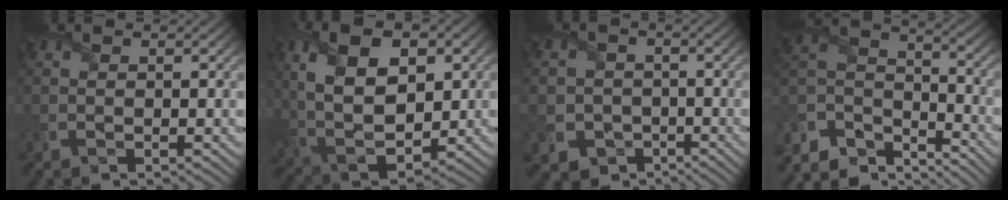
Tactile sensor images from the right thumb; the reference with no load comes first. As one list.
[{"total": 13.6, "force": [3.1, 7.9, 10.6], "torque": [-0.215, 0.004, 0.057]}, {"total": 6.5, "force": [-1.7, 6.2, 1.1], "torque": [-0.049, -0.005, -0.059]}, {"total": 9.8, "force": [-7.9, 4.3, 4.0], "torque": [-0.106, -0.002, -0.155]}]